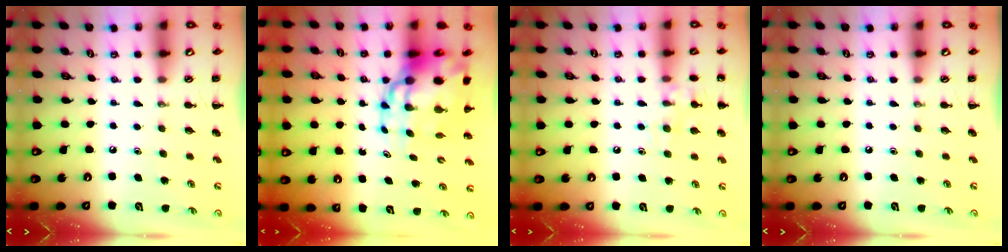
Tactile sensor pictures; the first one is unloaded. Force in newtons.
{"total": 15.4, "press": 14.8, "slide": 4.2}
{"total": 9.2, "press": 9.2, "slide": 1.3}
{"total": 0.0}